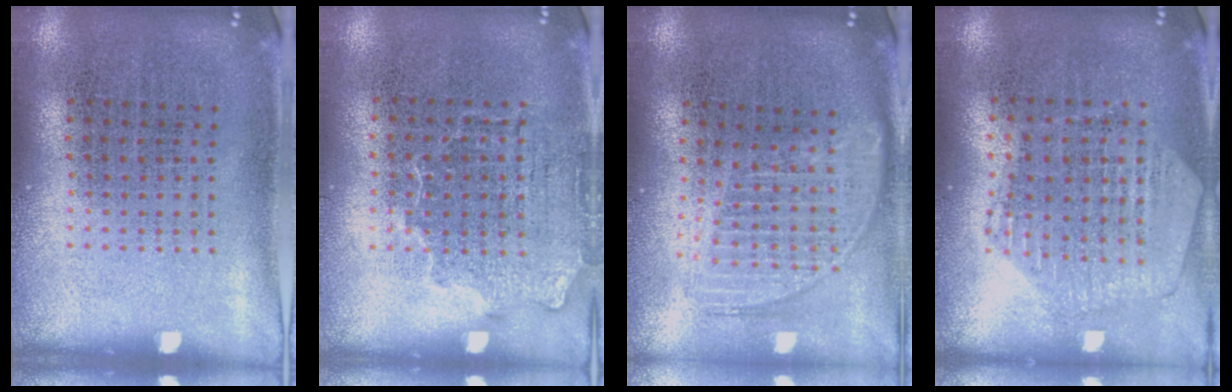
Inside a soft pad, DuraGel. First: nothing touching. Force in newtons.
{"total": 1.5, "press": 1.2, "slide": 0.8}
{"total": 1.8, "press": 1.5, "slide": 0.9}
{"total": 0.8, "press": 0.8, "slide": 0.1}